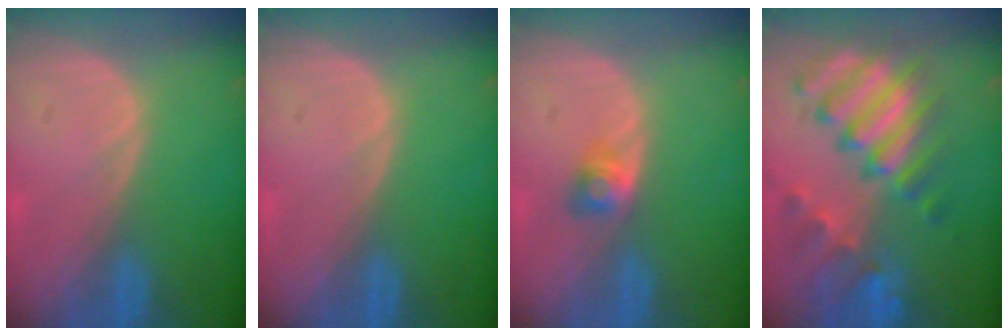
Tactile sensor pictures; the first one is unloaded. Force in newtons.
{"total": 0.0}
{"total": 2.7, "press": 2.4, "slide": 1.1}
{"total": 11.6, "press": 10.0, "slide": 5.8}